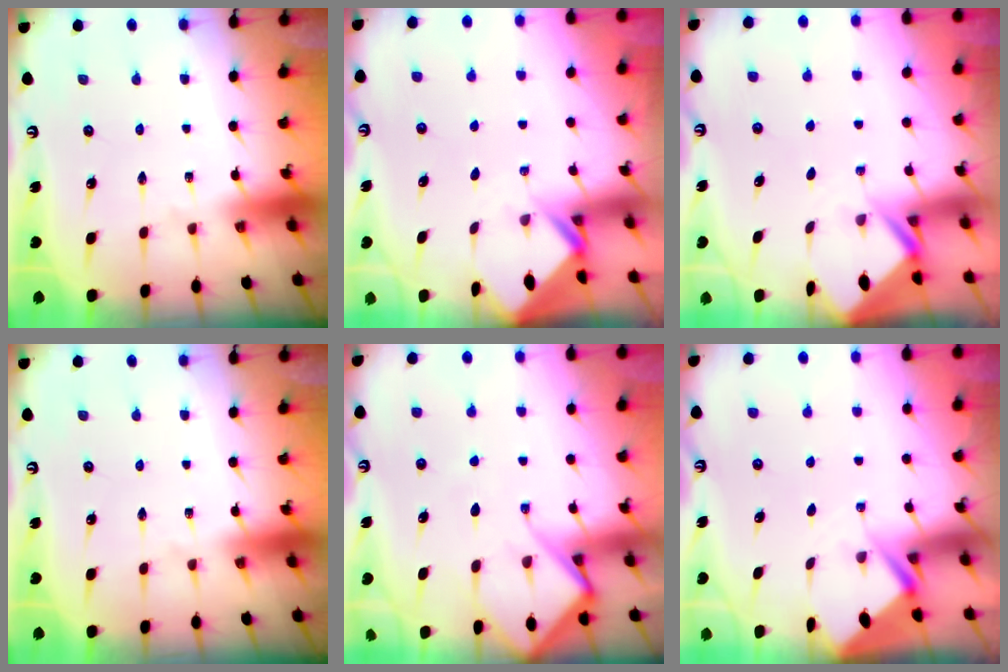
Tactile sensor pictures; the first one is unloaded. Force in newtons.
{"total": 2.5, "press": 2.5, "slide": 0.1}
{"total": 2.4, "press": 2.4, "slide": 0.1}
{"total": 0.0}
{"total": 8.9, "press": 8.8, "slide": 0.8}
{"total": 2.9, "press": 2.9, "slide": 0.4}